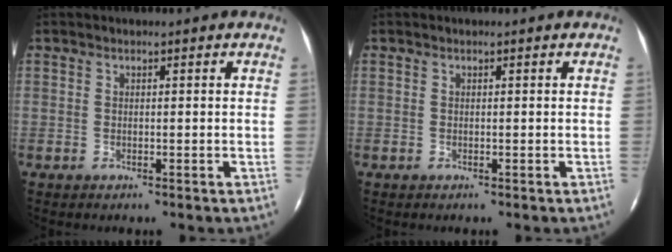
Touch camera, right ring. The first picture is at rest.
{"total": 0.0}